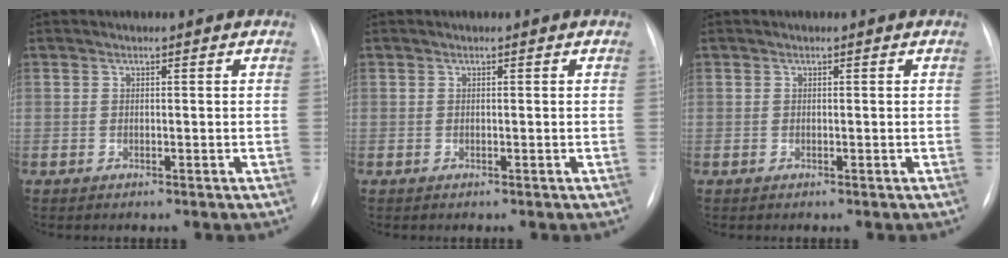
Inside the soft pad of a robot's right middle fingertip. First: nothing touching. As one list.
[{"total": 0.0}, {"total": 0.0}]